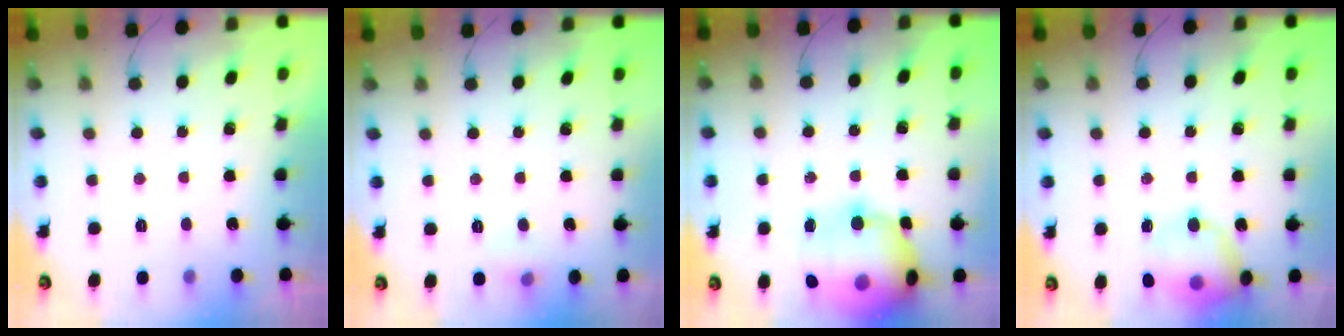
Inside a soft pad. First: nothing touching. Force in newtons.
{"total": 4.5, "press": 4.1, "slide": 1.8}
{"total": 21.9, "press": 20.4, "slide": 7.9}
{"total": 15.0, "press": 14.9, "slide": 2.2}